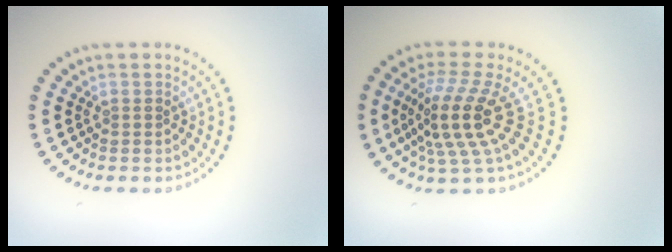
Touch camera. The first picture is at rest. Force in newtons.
{"total": 4.8, "press": 3.6, "slide": 3.1}